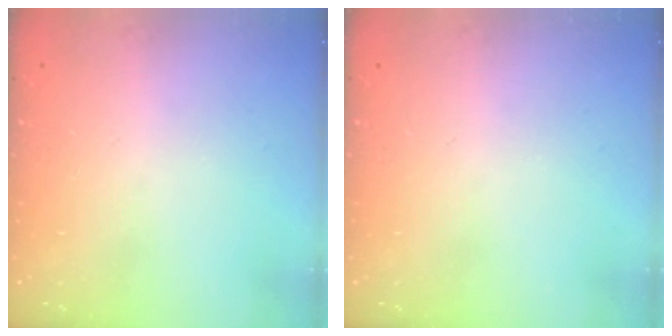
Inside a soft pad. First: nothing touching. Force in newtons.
{"total": 0.0}